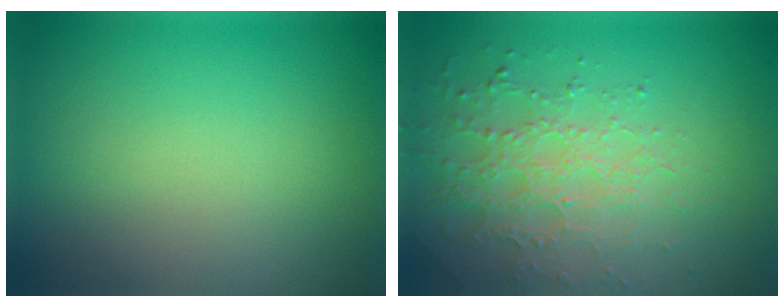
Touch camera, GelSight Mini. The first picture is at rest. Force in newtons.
{"total": 4.4, "press": 3.6, "slide": 2.6}